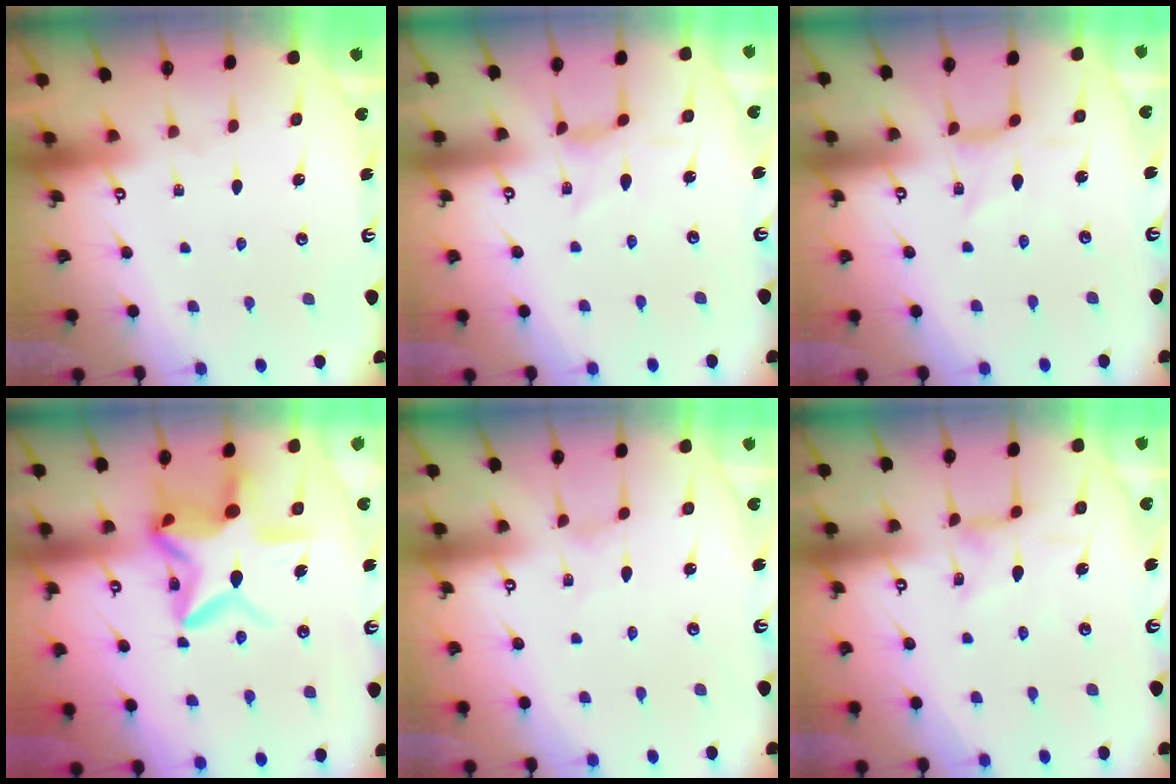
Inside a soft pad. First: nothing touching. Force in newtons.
{"total": 2.4, "press": 2.4, "slide": 0.3}
{"total": 0.0}
{"total": 16.0, "press": 15.9, "slide": 1.5}
{"total": 0.0}
{"total": 1.3, "press": 1.2, "slide": 0.4}